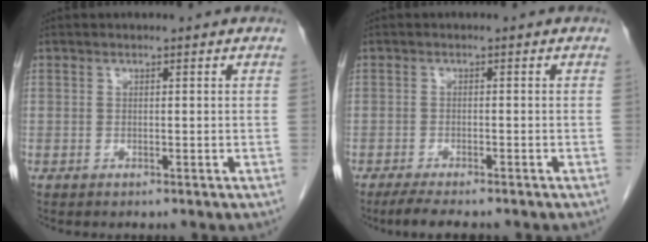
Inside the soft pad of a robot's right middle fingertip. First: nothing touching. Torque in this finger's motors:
{"motor_torque": [0.12, -0.08, 0.02, 0.01]}